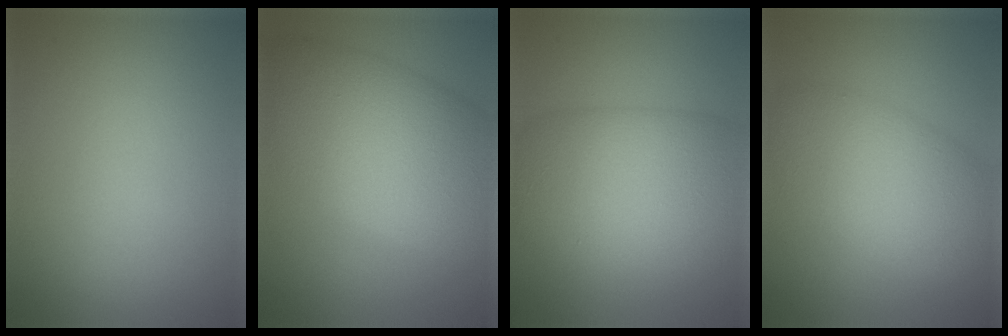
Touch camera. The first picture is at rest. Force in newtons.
{"total": 11.1, "press": 11.1, "slide": 0.6}
{"total": 10.7, "press": 10.7, "slide": 0.3}
{"total": 8.9, "press": 8.9, "slide": 0.1}